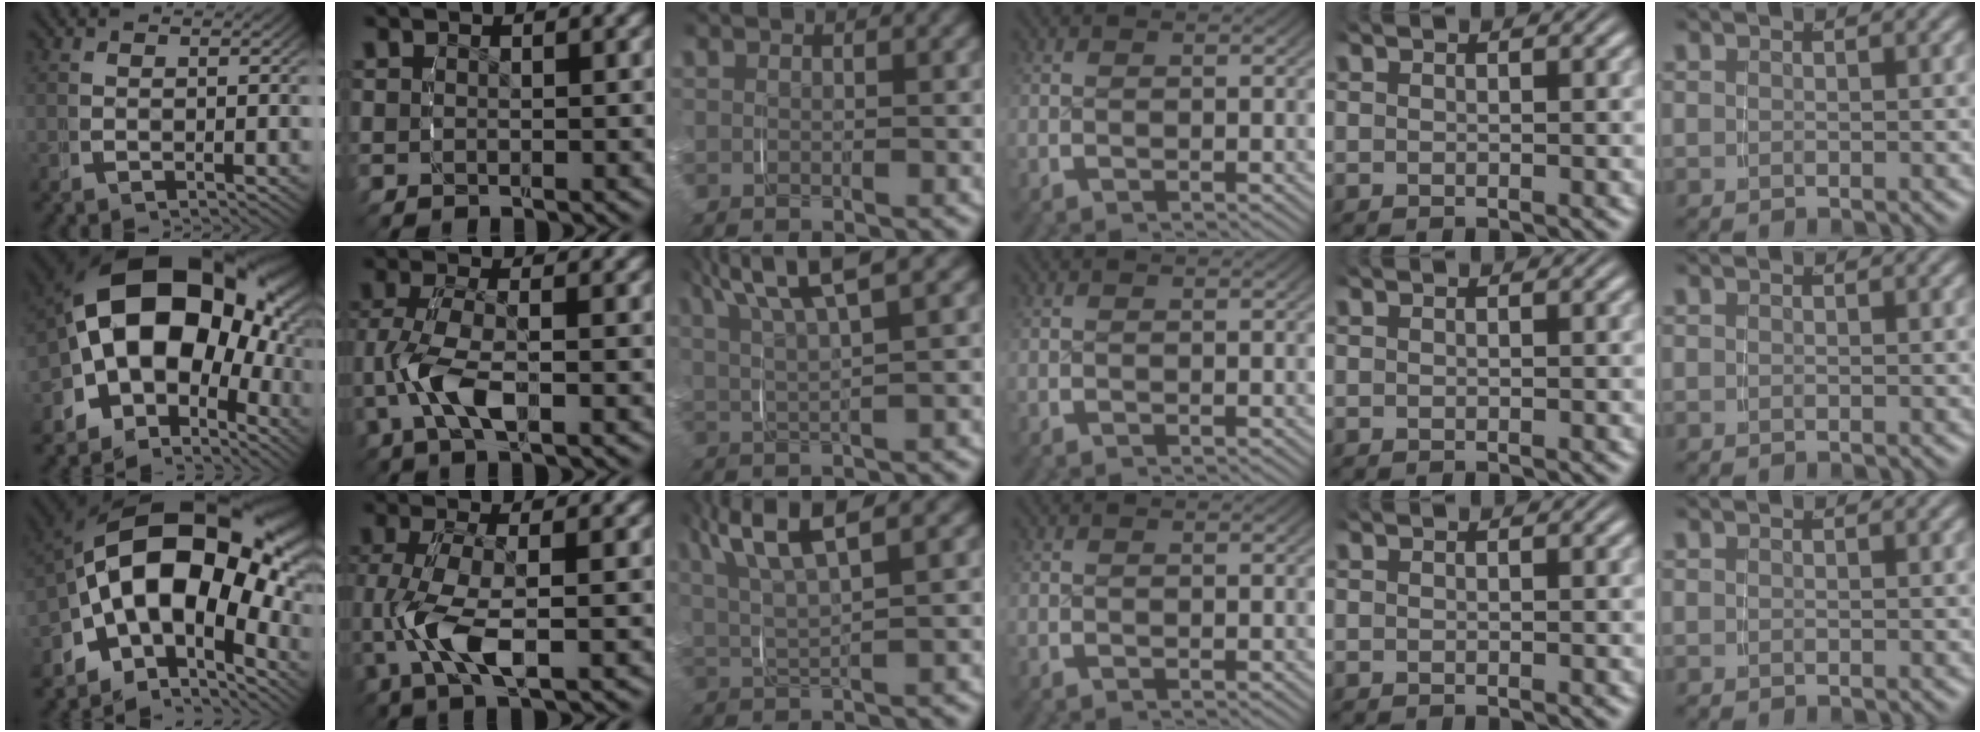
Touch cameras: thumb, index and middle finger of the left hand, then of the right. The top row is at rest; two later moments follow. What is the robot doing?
{"motion": "grasp_and_lifting", "object": "paper plate"}